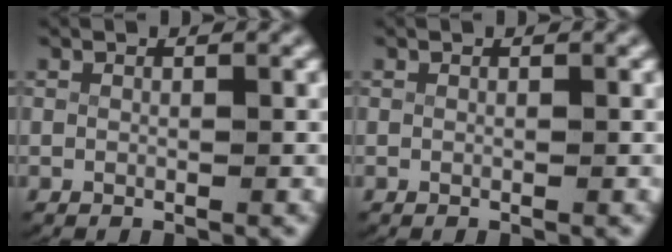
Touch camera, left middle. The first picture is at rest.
{"total": 0.0}